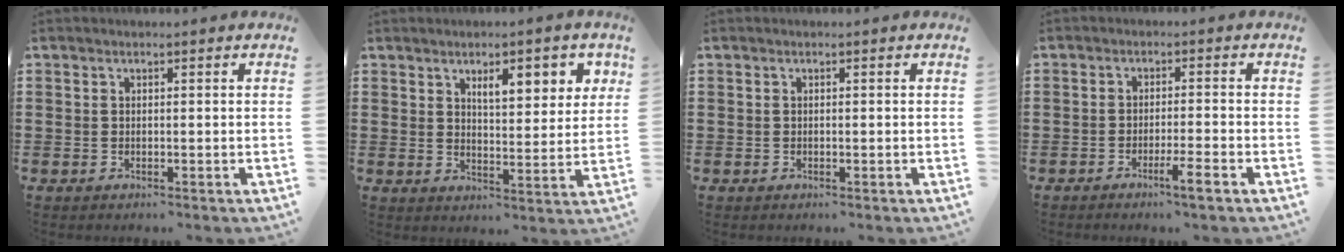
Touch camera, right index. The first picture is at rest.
{"total": 6.1, "force": [3.1, 2.2, 4.8], "torque": [-0.070, -0.003, 0.045]}
{"total": 0.0}
{"total": 3.4, "force": [-2.3, -0.2, 2.4], "torque": [-0.038, -0.004, -0.041]}